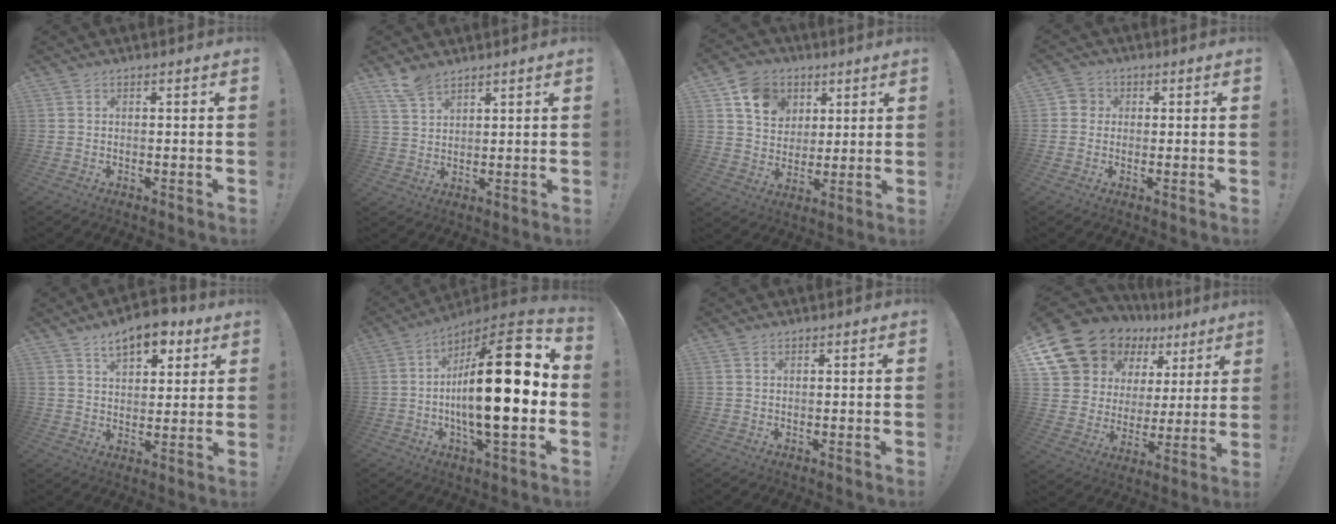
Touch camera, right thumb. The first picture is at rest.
{"total": 6.4, "force": [5.1, 2.6, 2.8], "torque": [-0.056, -0.024, 0.098]}
{"total": 12.1, "force": [5.8, 9.7, 4.4], "torque": [-0.075, -0.020, 0.118]}
{"total": 3.5, "force": [0.1, 3.3, 1.0], "torque": [-0.005, 0.006, 0.000]}
{"total": 10.8, "force": [6.4, 5.7, 6.5], "torque": [-0.090, -0.028, 0.114]}
{"total": 24.7, "force": [-0.5, 6.6, 23.8], "torque": [-0.388, -0.004, -0.020]}
{"total": 0.7, "force": [0.5, 0.4, 0.4], "torque": [-0.004, -0.001, 0.009]}
{"total": 15.6, "force": [12.0, 8.8, 4.7], "torque": [-0.094, -0.091, 0.243]}